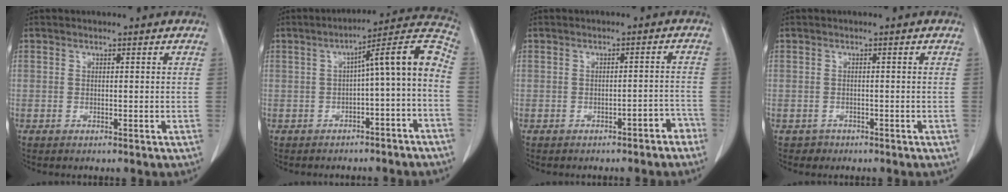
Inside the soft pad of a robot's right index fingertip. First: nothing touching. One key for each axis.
{"total": 10.5, "fx": -2.2, "fy": 1.0, "fz": 10.3, "tx": -0.138, "ty": 0.041, "tz": -0.030}
{"total": 3.2, "fx": -2.5, "fy": 0.9, "fz": 1.8, "tx": -0.017, "ty": 0.011, "tz": -0.027}
{"total": 1.1, "fx": -0.8, "fy": 0.8, "fz": -0.2, "tx": -0.001, "ty": 0.004, "tz": -0.013}